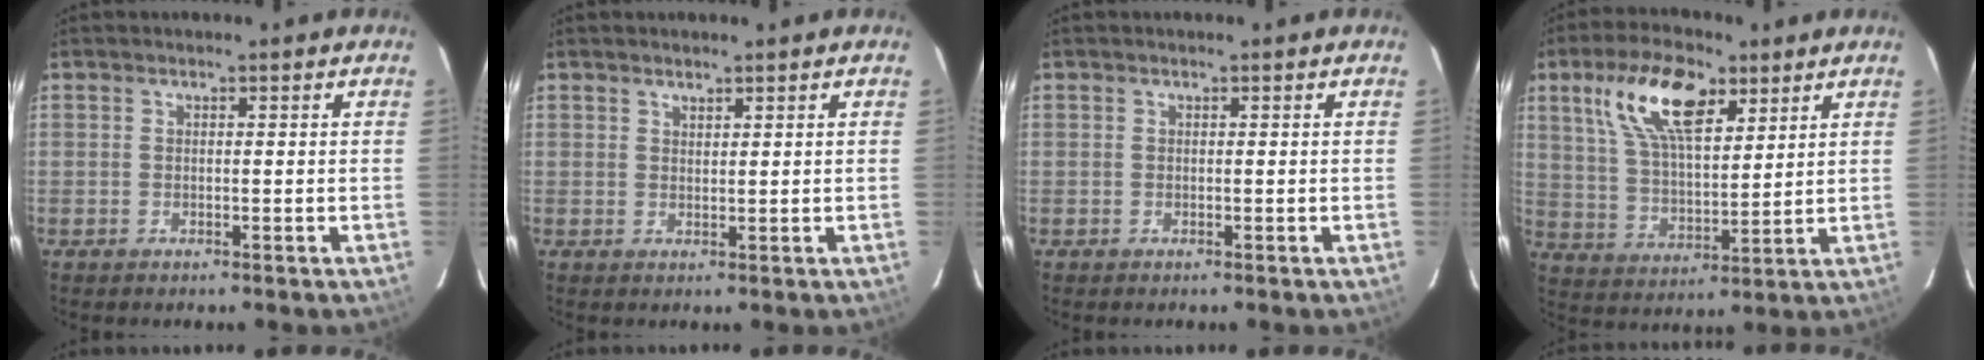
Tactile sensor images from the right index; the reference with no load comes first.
{"total": 1.0, "force": [0.9, 0.1, -0.2], "torque": [0.005, 0.000, 0.017]}
{"total": 0.0}
{"total": 14.1, "force": [7.6, 6.1, 10.2], "torque": [-0.191, 0.024, 0.145]}